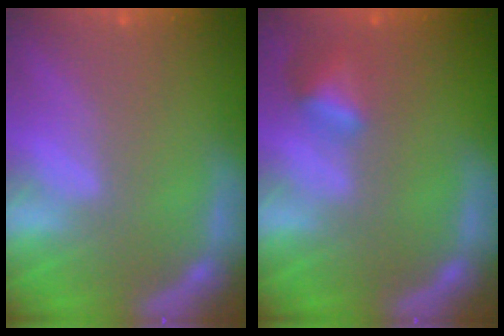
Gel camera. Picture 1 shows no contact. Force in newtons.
{"total": 2.4}